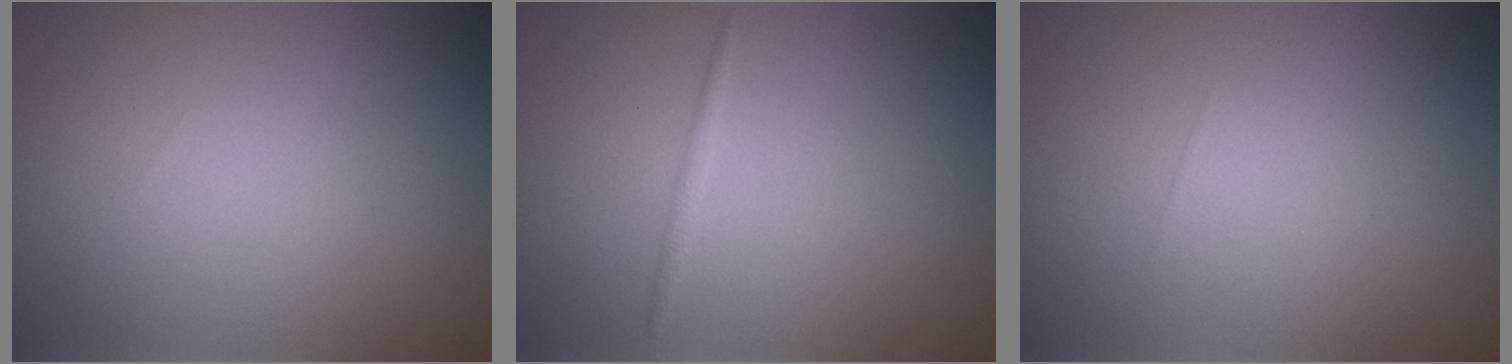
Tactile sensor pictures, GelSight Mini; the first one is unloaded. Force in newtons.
{"total": 0.7, "press": 0.7, "slide": 0.0}
{"total": 0.0}